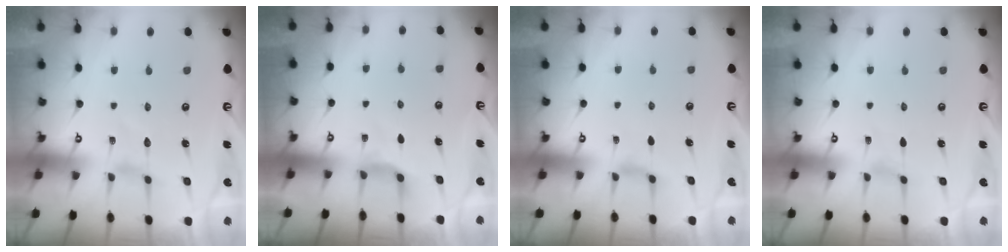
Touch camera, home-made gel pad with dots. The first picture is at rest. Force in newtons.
{"total": 2.8, "press": 2.8, "slide": 0.3}
{"total": 3.1, "press": 3.0, "slide": 0.5}
{"total": 0.0}